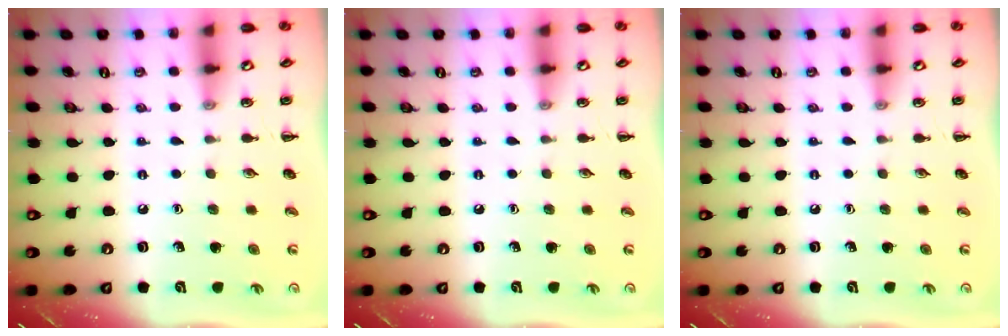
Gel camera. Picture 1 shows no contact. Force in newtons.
{"total": 0.0}
{"total": 0.0}